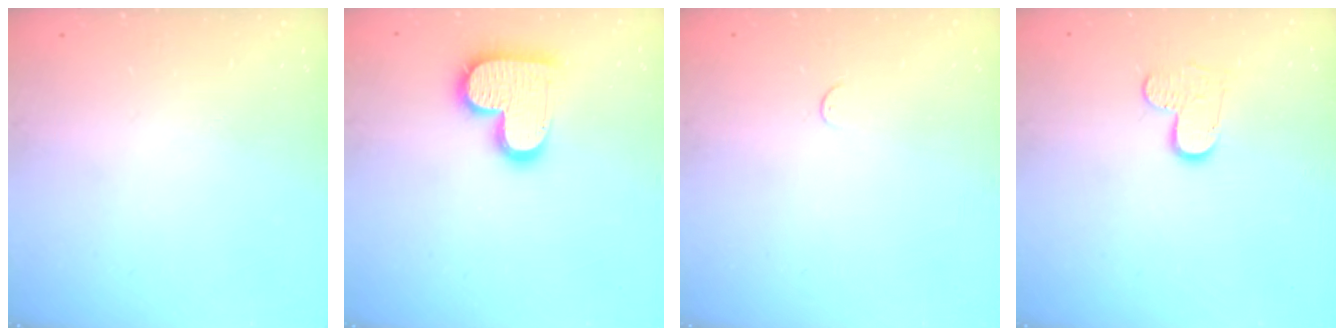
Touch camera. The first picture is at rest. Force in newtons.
{"total": 15.1, "press": 15.0, "slide": 0.9}
{"total": 2.7, "press": 2.7, "slide": 0.4}
{"total": 8.3, "press": 8.3, "slide": 0.5}